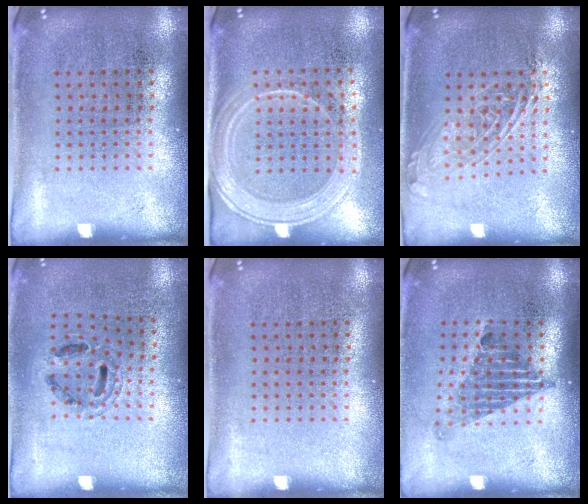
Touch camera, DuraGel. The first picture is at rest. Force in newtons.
{"total": 2.1, "press": 1.9, "slide": 1.0}
{"total": 1.7, "press": 1.4, "slide": 0.9}
{"total": 0.8, "press": 0.8, "slide": 0.2}
{"total": 0.0}
{"total": 1.3, "press": 1.0, "slide": 0.9}